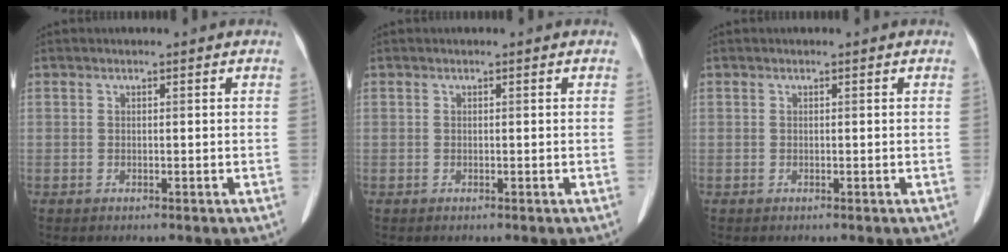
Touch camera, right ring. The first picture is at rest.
{"total": 0.0}
{"total": 0.0}